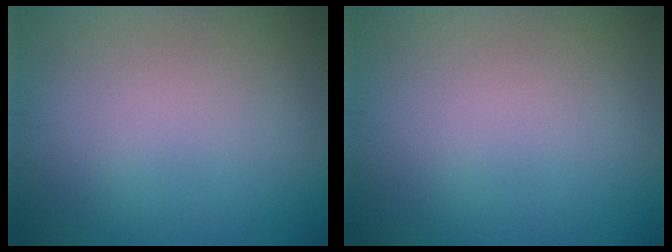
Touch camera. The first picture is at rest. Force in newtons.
{"total": 0.0}